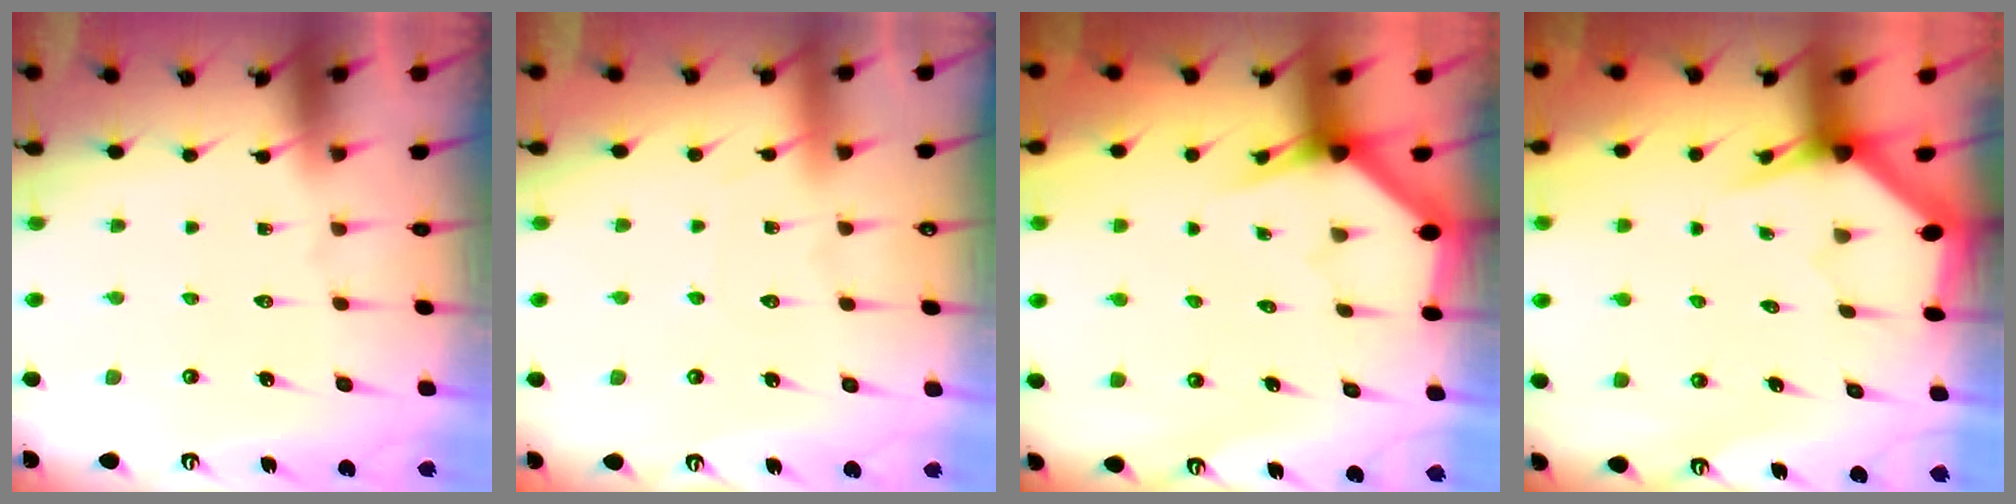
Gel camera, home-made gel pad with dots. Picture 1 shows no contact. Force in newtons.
{"total": 2.9, "press": 2.9, "slide": 0.4}
{"total": 3.0, "press": 3.0, "slide": 0.1}
{"total": 3.1, "press": 3.1, "slide": 0.1}